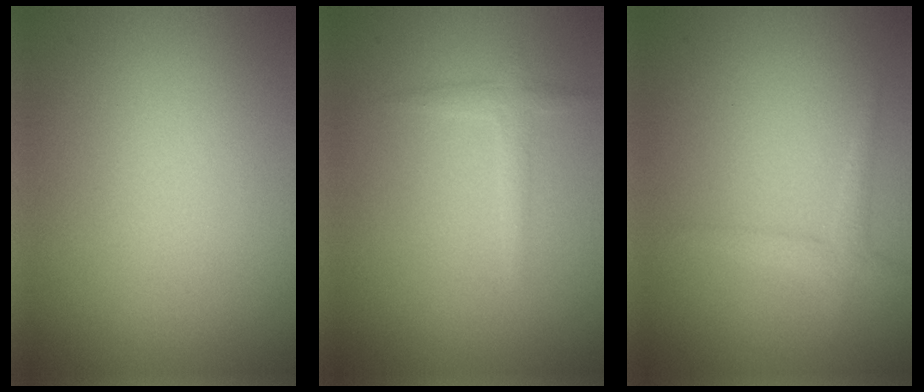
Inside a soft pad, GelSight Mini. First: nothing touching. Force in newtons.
{"total": 1.4, "press": 1.4, "slide": 0.0}
{"total": 1.6, "press": 1.6, "slide": 0.1}